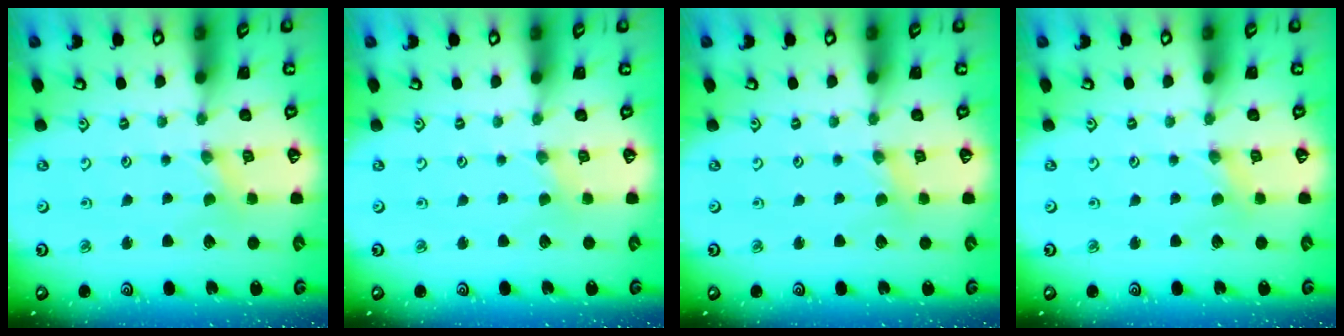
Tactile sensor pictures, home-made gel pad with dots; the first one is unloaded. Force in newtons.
{"total": 0.6, "press": 0.6, "slide": 0.2}
{"total": 1.5, "press": 1.5, "slide": 0.4}
{"total": 0.6, "press": 0.6, "slide": 0.1}